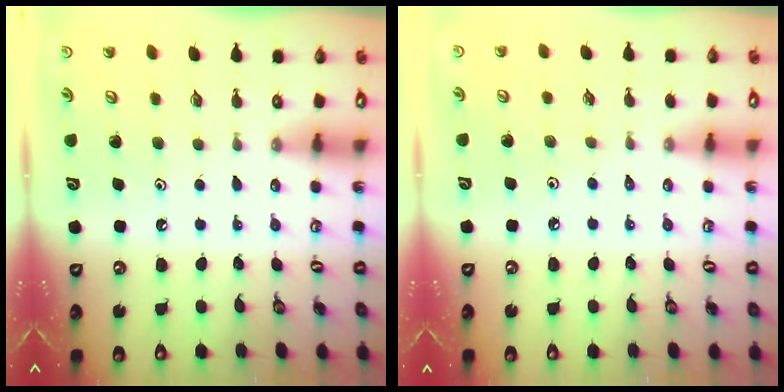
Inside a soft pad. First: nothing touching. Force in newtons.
{"total": 2.2, "press": 2.1, "slide": 0.5}